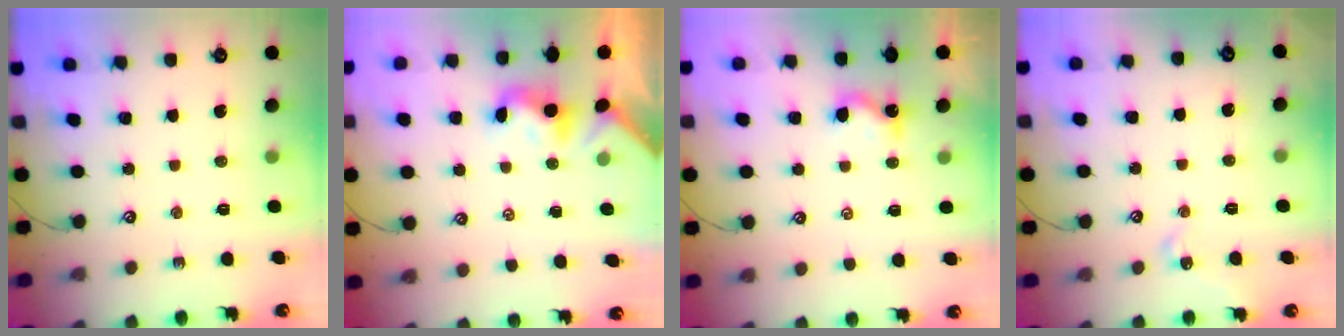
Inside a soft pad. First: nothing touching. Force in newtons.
{"total": 1.9, "press": 1.8, "slide": 0.6}
{"total": 1.7, "press": 1.7, "slide": 0.2}
{"total": 1.7, "press": 1.6, "slide": 0.6}